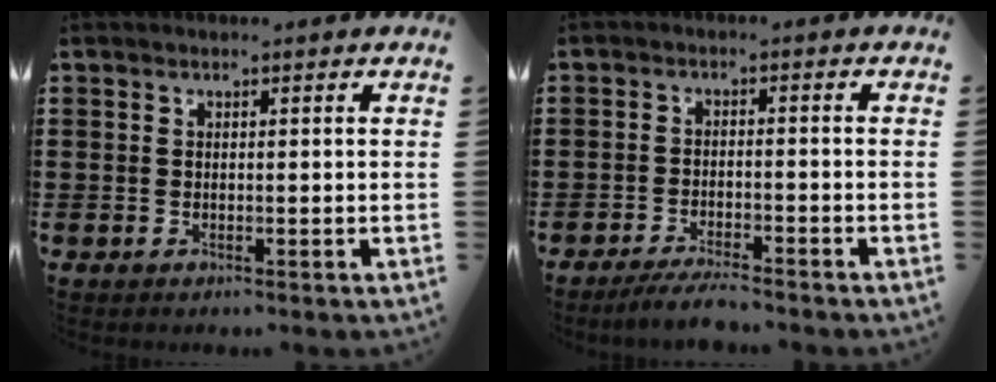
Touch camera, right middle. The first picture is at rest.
{"total": 3.5, "force": [-3.3, 0.0, 1.2], "torque": [-0.028, -0.004, -0.067]}